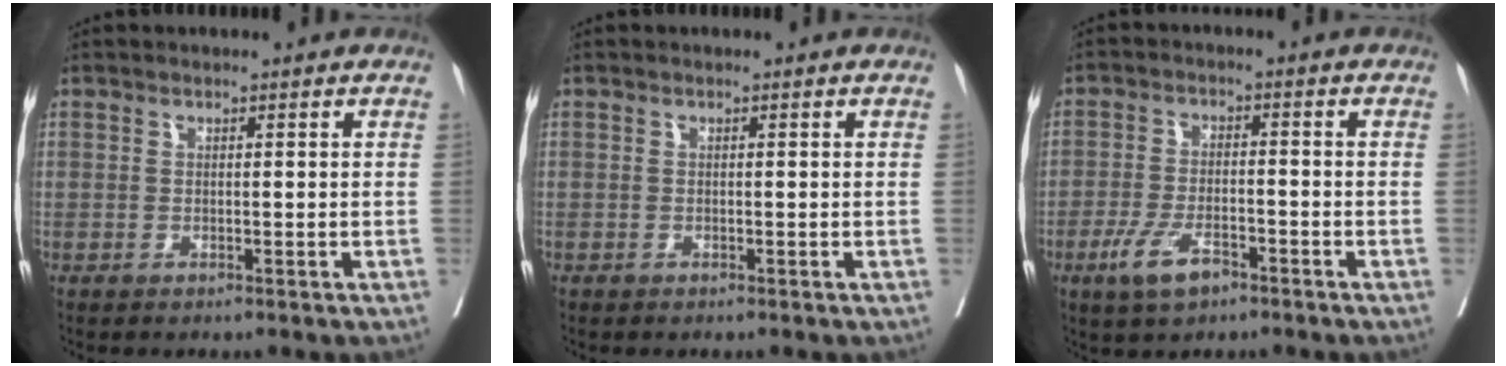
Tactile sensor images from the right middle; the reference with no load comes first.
{"total": 0.0}
{"total": 6.0, "force": [-3.4, 2.1, 4.4], "torque": [-0.097, -0.007, -0.060]}